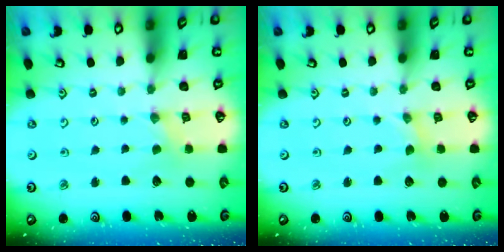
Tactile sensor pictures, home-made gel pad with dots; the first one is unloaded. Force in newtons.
{"total": 0.0}